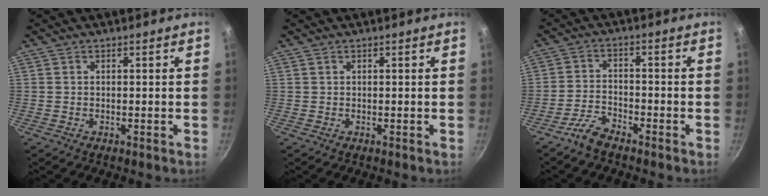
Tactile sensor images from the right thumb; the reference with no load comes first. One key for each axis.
{"total": 0.0}
{"total": 4.5, "fx": -3.8, "fy": 1.4, "fz": 2.0, "tx": -0.045, "ty": 0.030, "tz": -0.080}